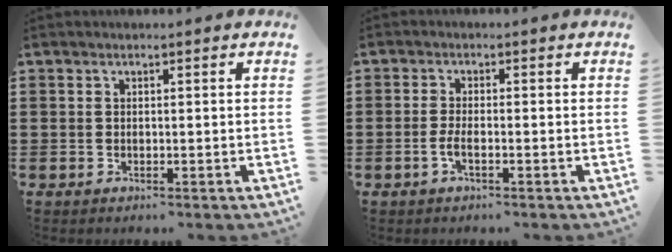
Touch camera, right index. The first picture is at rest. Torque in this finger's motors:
{"motor_torque": [-0.37, 1.02, -0.01, 0.00]}